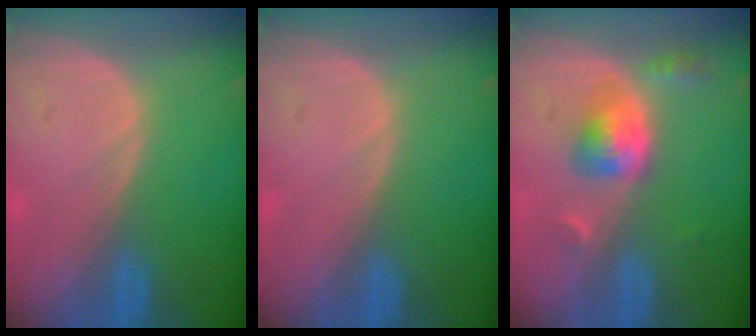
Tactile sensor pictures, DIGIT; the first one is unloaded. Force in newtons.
{"total": 0.0}
{"total": 5.2, "press": 4.8, "slide": 2.0}